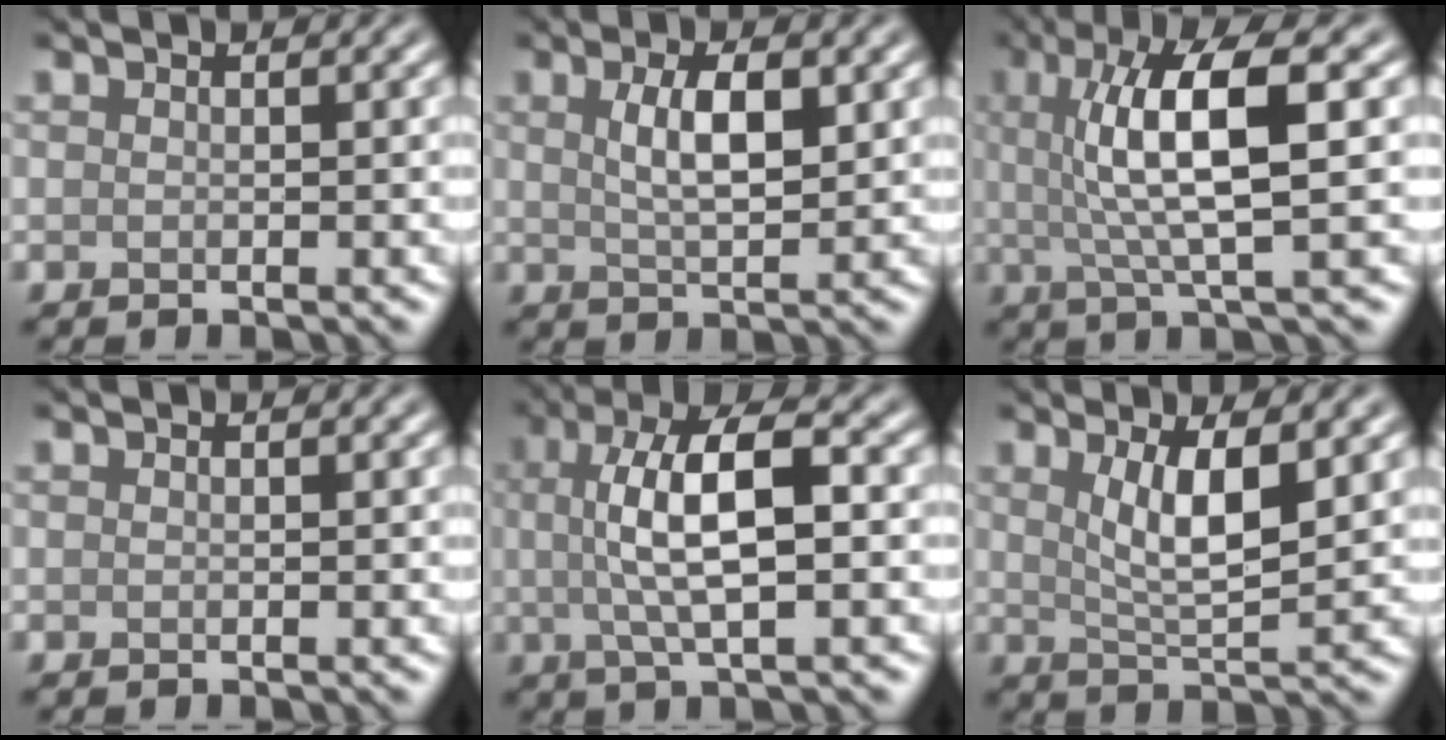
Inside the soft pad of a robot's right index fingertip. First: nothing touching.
{"total": 4.1, "force": [1.1, 1.4, 3.7], "torque": [-0.074, 0.001, 0.023]}
{"total": 8.1, "force": [1.4, 1.9, 7.8], "torque": [-0.133, 0.004, 0.026]}
{"total": 0.0}
{"total": 7.5, "force": [0.8, 2.3, 7.1], "torque": [-0.133, 0.009, 0.011]}
{"total": 4.8, "force": [1.6, 1.3, 4.4], "torque": [-0.081, -0.009, 0.031]}